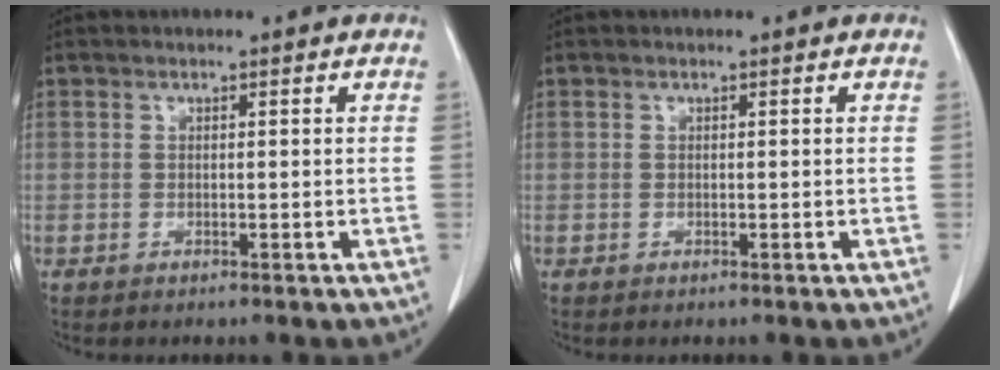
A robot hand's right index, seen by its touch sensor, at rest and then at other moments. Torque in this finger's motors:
{"motor_torque": [0.00, 0.00, 0.00, 0.00]}